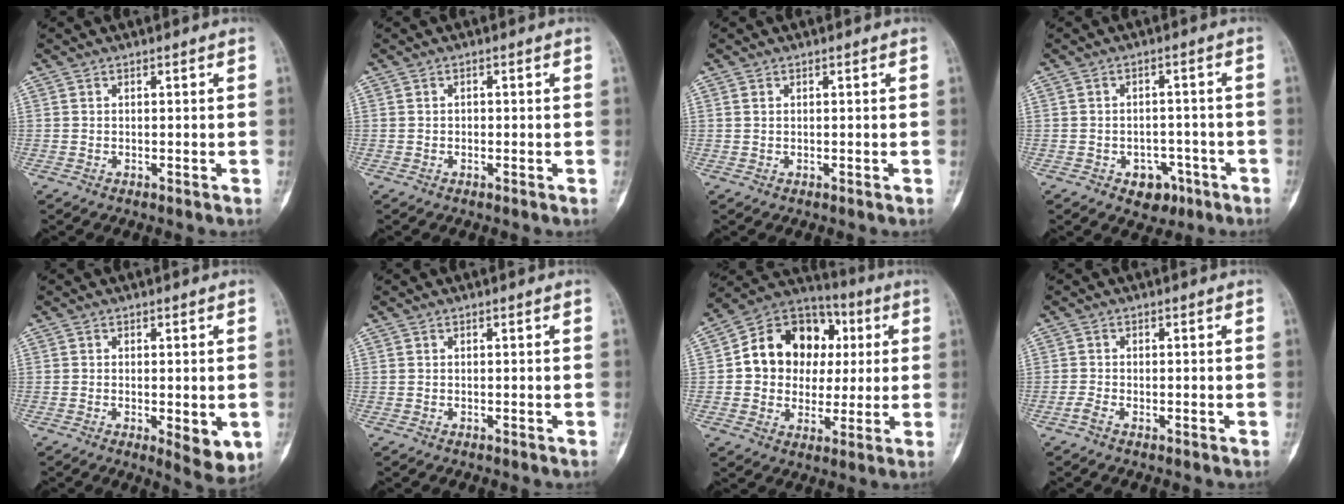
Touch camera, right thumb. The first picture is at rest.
{"total": 0.5, "force": [-0.1, 0.5, 0.2], "torque": [0.002, 0.003, -0.003]}
{"total": 0.6, "force": [0.3, 0.4, 0.4], "torque": [-0.005, 0.003, 0.005]}
{"total": 5.5, "force": [-2.8, 4.1, 2.4], "torque": [-0.003, 0.025, -0.032]}
{"total": 6.4, "force": [-1.4, 2.3, 5.8], "torque": [-0.071, -0.016, -0.016]}
{"total": 0.0}
{"total": 17.1, "force": [2.5, 14.0, 9.4], "torque": [-0.099, 0.024, 0.041]}
{"total": 1.0, "force": [-0.7, 0.3, 0.6], "torque": [-0.022, 0.000, -0.020]}